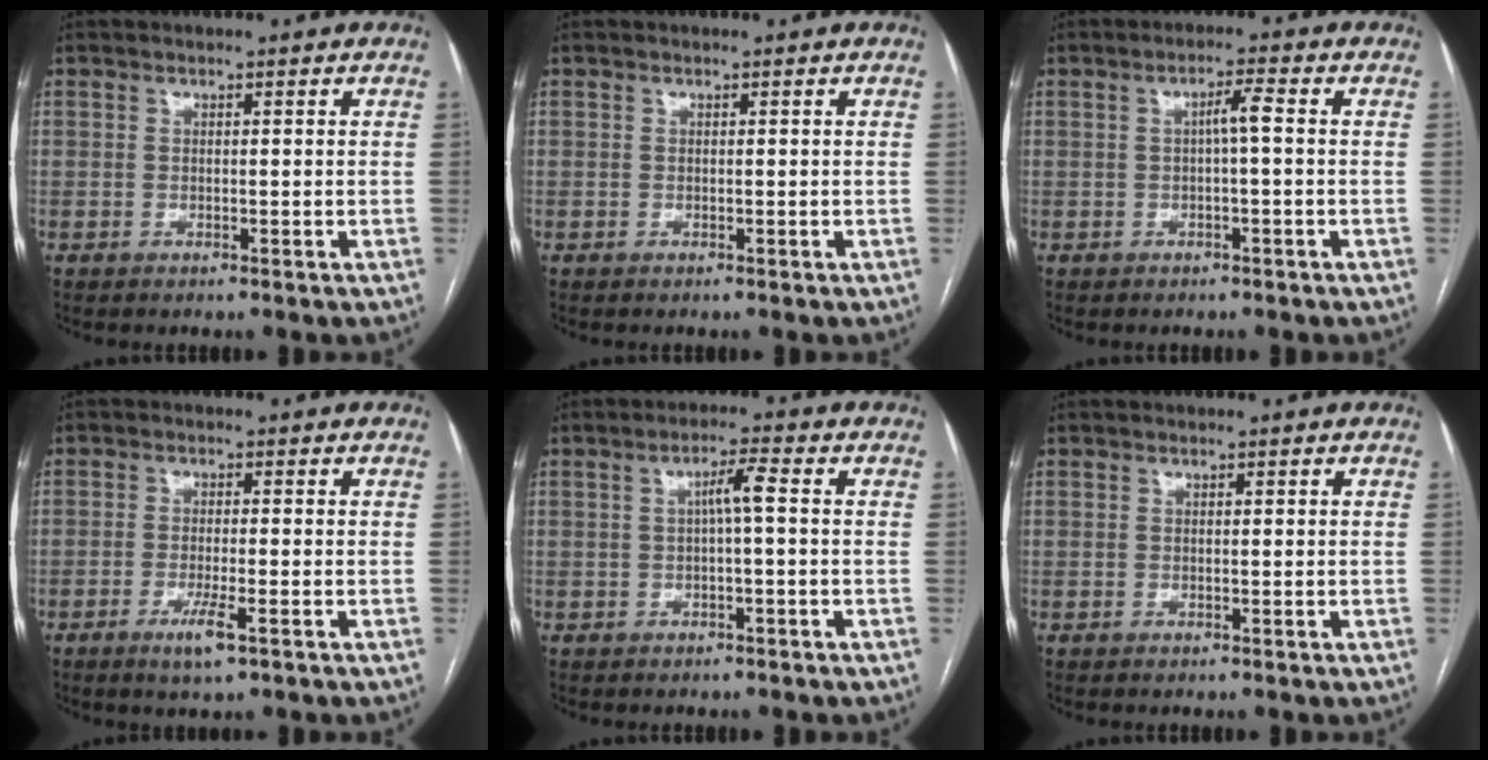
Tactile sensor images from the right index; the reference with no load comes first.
{"total": 0.0}
{"total": 2.5, "force": [0.0, -0.1, 2.5], "torque": [-0.042, 0.005, 0.001]}
{"total": 3.8, "force": [-2.0, 0.1, 3.3], "torque": [-0.062, -0.009, -0.035]}
{"total": 3.1, "force": [0.2, -0.1, 3.1], "torque": [-0.056, 0.009, 0.005]}
{"total": 0.0}